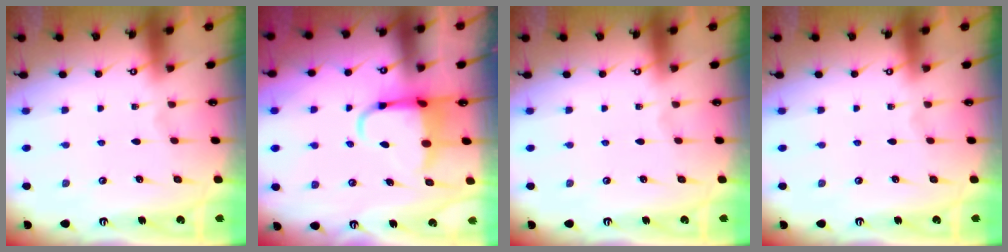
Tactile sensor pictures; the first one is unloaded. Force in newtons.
{"total": 6.3, "press": 6.1, "slide": 1.4}
{"total": 0.0}
{"total": 0.0}